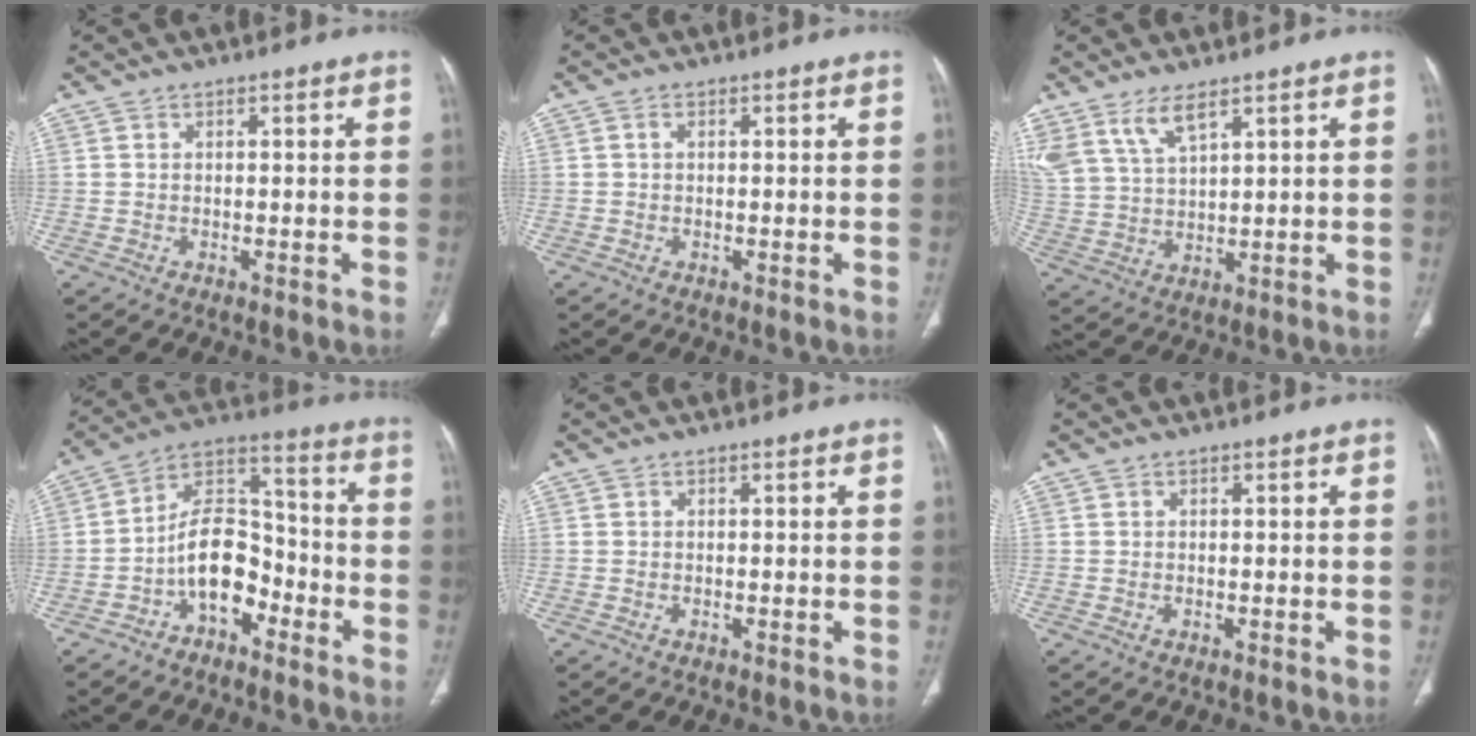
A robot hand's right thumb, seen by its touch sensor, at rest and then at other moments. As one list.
[{"total": 0.8, "force": [0.1, 0.5, 0.5], "torque": [-0.009, 0.004, 0.001]}, {"total": 8.1, "force": [5.5, 2.9, 5.1], "torque": [-0.107, -0.016, 0.122]}, {"total": 12.3, "force": [-5.1, 7.6, 8.3], "torque": [-0.120, 0.066, -0.097]}, {"total": 0.0}, {"total": 0.0}]